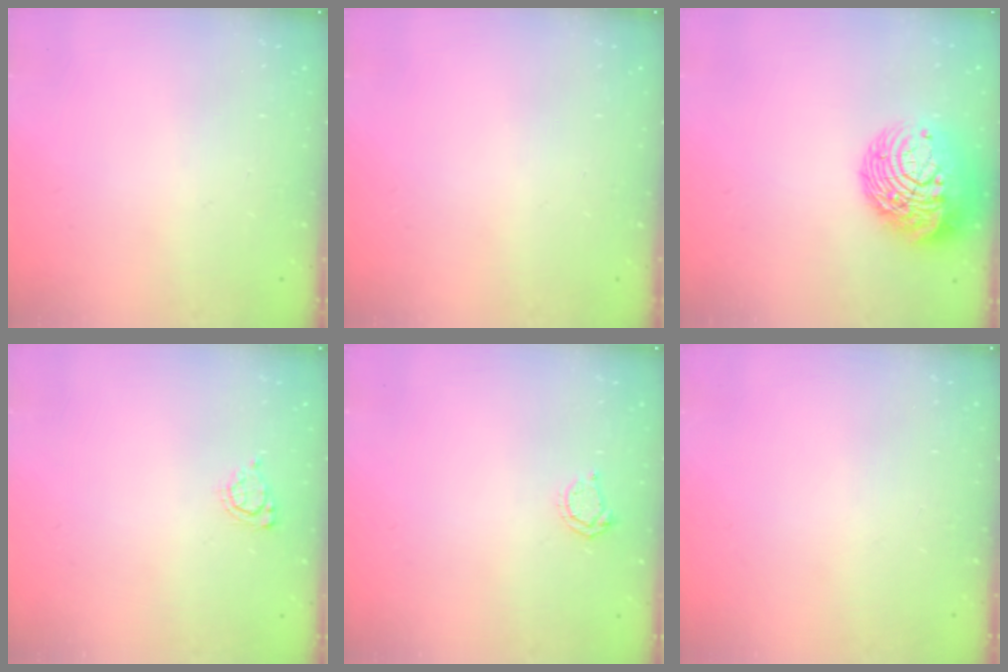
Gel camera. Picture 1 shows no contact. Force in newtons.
{"total": 0.0}
{"total": 16.1, "press": 16.0, "slide": 1.5}
{"total": 4.5, "press": 4.5, "slide": 0.4}
{"total": 4.4, "press": 4.3, "slide": 0.5}
{"total": 0.0}